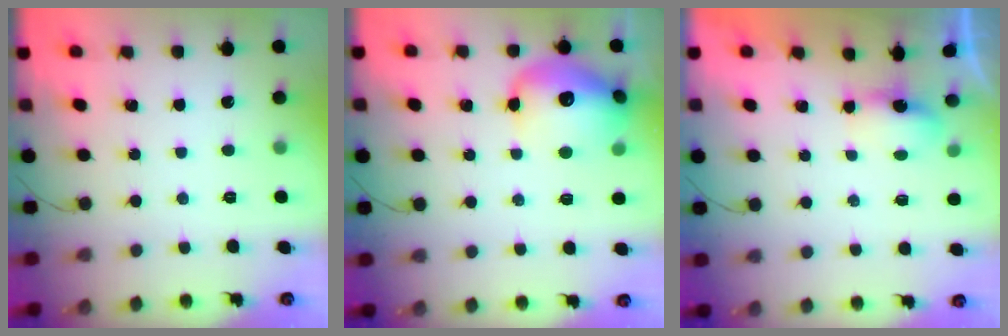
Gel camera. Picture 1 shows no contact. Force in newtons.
{"total": 16.6, "press": 16.5, "slide": 1.9}
{"total": 3.7, "press": 3.7, "slide": 0.6}